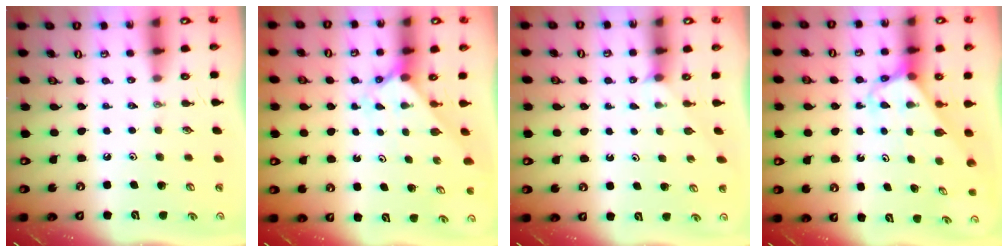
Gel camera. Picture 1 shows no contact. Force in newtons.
{"total": 2.0, "press": 2.0, "slide": 0.2}
{"total": 2.5, "press": 2.5, "slide": 0.3}
{"total": 3.5, "press": 3.5, "slide": 0.5}